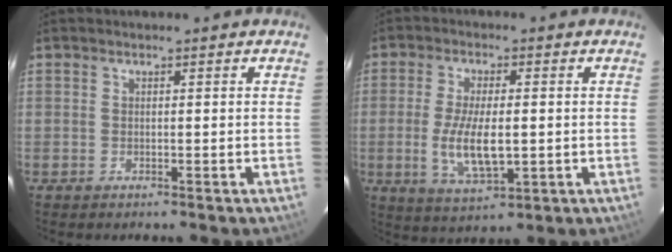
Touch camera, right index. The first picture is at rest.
{"total": 9.5, "force": [-1.2, 3.6, 8.8], "torque": [-0.173, -0.014, -0.018]}